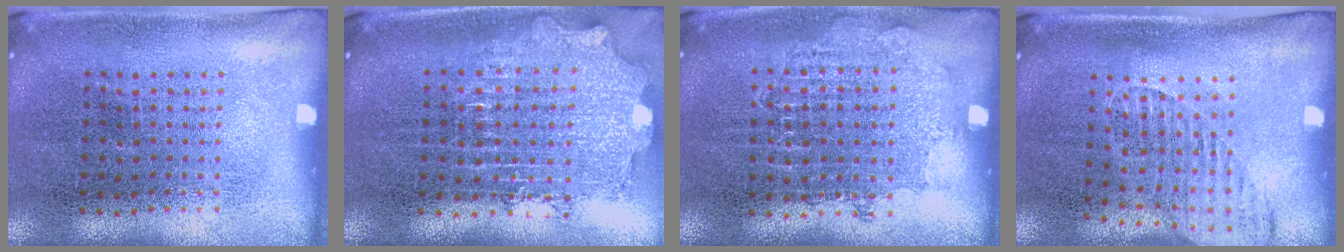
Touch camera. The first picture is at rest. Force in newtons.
{"total": 2.0, "press": 1.6, "slide": 1.2}
{"total": 0.8, "press": 0.8, "slide": 0.2}
{"total": 1.3, "press": 1.1, "slide": 0.7}